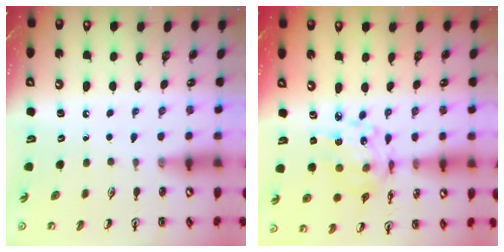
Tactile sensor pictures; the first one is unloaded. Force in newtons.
{"total": 13.3, "press": 13.3, "slide": 0.9}